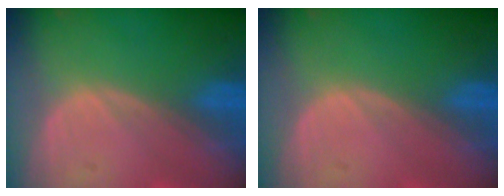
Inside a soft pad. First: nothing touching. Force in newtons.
{"total": 0.0}